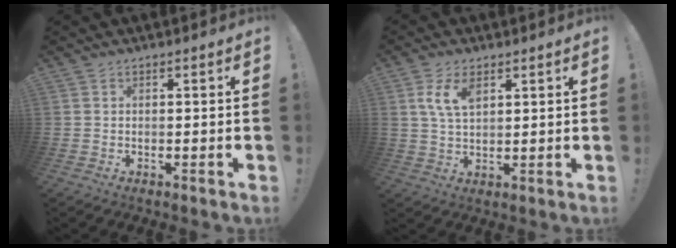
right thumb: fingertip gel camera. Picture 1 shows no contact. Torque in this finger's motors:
{"motor_torque": [0.20, 0.28, 0.62, -0.35, 0.15]}